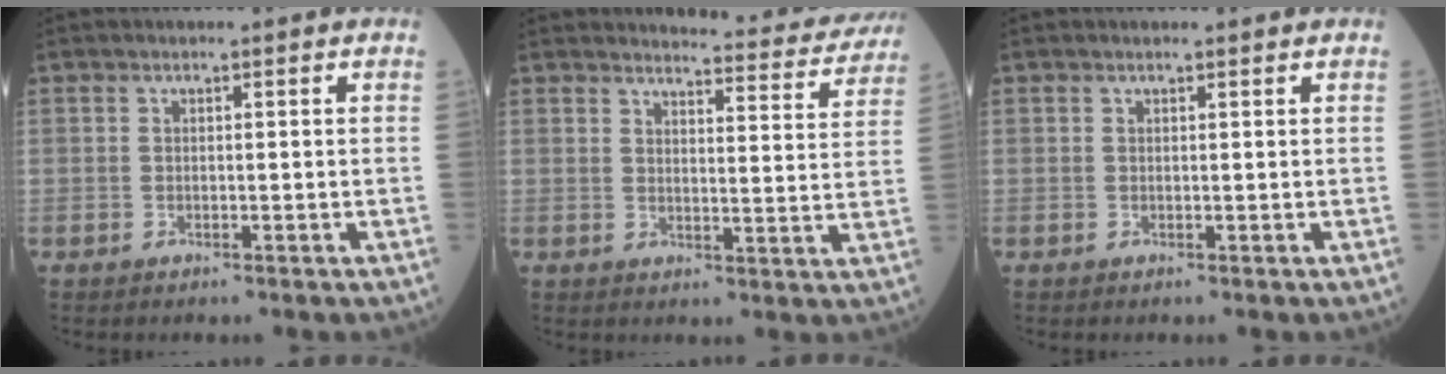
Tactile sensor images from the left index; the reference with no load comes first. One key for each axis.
{"total": 13.7, "fx": 13.4, "fy": 1.0, "fz": 2.3, "tx": -0.015, "ty": -0.060, "tz": 0.136}
{"total": 1.2, "fx": 1.1, "fy": 0.0, "fz": 0.3, "tx": -0.011, "ty": 0.003, "tz": 0.014}